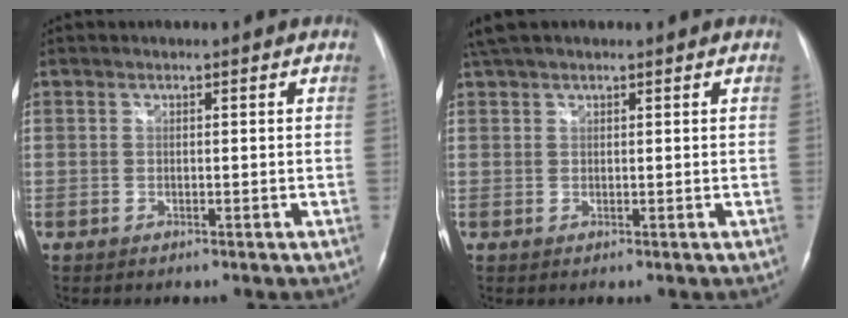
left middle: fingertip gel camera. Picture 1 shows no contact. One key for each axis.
{"total": 4.6, "fx": 3.7, "fy": 1.4, "fz": 2.4, "tx": -0.048, "ty": 0.036, "tz": 0.068}